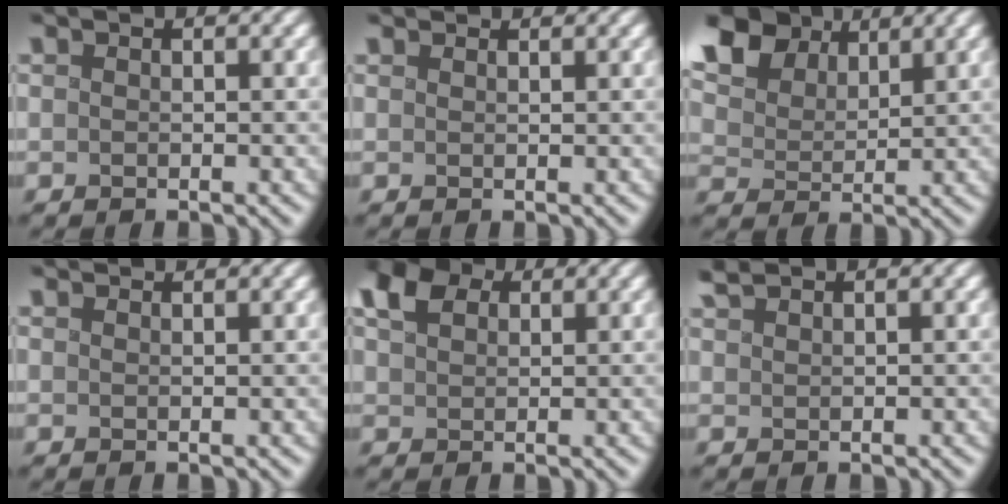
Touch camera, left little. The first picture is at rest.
{"total": 1.0, "force": [1.0, 0.2, 0.1], "torque": [-0.005, 0.006, 0.017]}
{"total": 8.4, "force": [4.7, 5.2, 4.6], "torque": [-0.125, 0.025, 0.073]}
{"total": 1.5, "force": [1.5, 0.0, 0.3], "torque": [-0.010, 0.010, 0.024]}
{"total": 5.6, "force": [2.5, 3.7, 3.4], "torque": [-0.095, 0.021, 0.039]}
{"total": 1.5, "force": [1.4, 0.1, 0.5], "torque": [-0.017, 0.010, 0.031]}